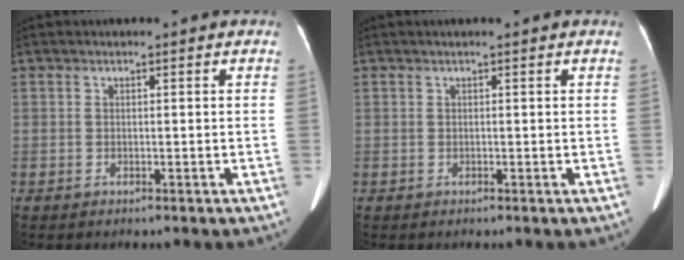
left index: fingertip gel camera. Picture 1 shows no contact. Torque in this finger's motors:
{"motor_torque": [0.06, -0.24, -0.05, 0.00]}